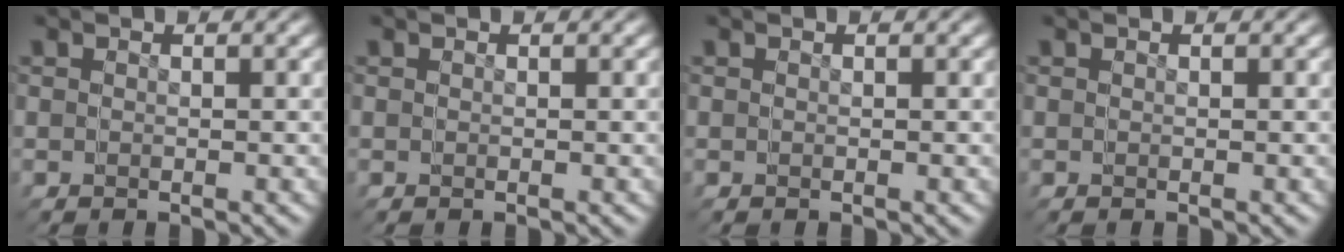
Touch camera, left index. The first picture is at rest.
{"total": 0.0}
{"total": 0.0}
{"total": 0.0}